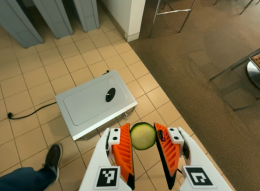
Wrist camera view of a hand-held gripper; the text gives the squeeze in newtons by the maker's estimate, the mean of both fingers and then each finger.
{"total": 8.8, "left": 8.9, "right": 8.6}